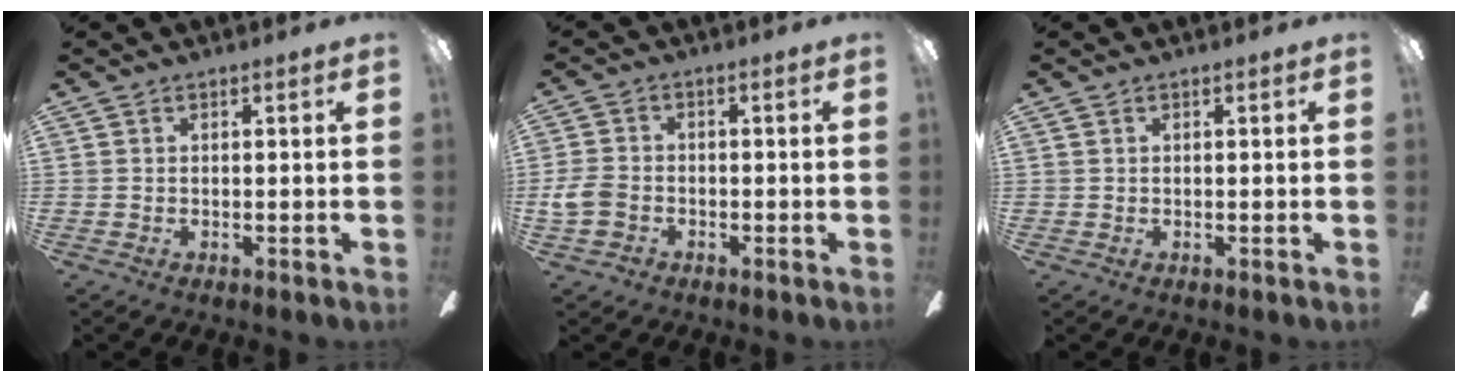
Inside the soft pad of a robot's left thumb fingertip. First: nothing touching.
{"total": 5.9, "force": [-2.3, 4.4, 3.3], "torque": [-0.080, 0.013, -0.041]}
{"total": 0.0}